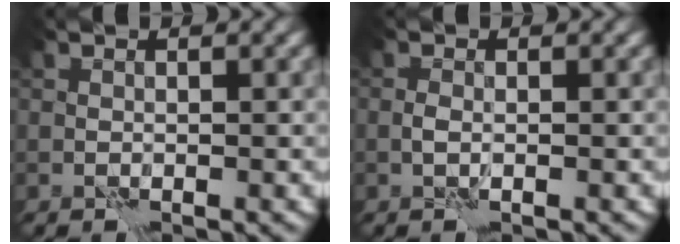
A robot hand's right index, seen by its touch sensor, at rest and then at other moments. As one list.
[{"total": 0.8, "force": [-0.1, 0.2, 0.8], "torque": [-0.019, 0.002, -0.005]}]